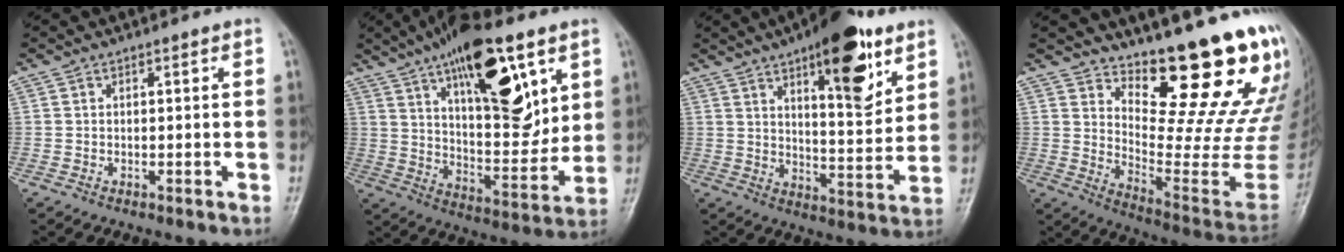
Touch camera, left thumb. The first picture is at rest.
{"total": 23.7, "force": [11.2, 9.8, 18.5], "torque": [-0.252, -0.043, 0.186]}
{"total": 17.5, "force": [9.5, 6.2, 13.3], "torque": [-0.154, -0.048, 0.141]}
{"total": 23.2, "force": [16.0, 4.7, 16.1], "torque": [-0.203, -0.143, 0.238]}